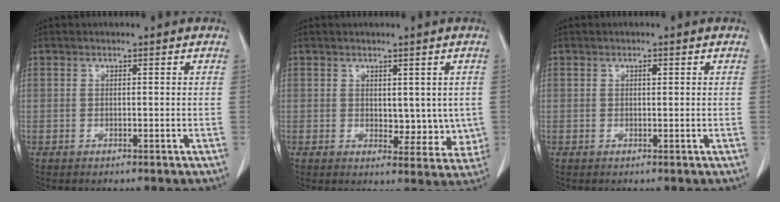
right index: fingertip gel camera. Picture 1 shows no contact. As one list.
[{"total": 5.7, "force": [0.5, 3.5, 4.5], "torque": [-0.036, -0.009, 0.015]}, {"total": 0.7, "force": [0.3, 0.3, 0.5], "torque": [-0.011, 0.000, 0.005]}]